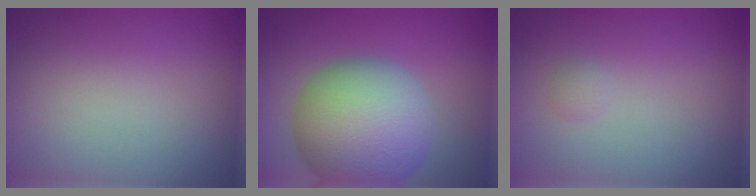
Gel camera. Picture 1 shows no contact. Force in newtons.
{"total": 12.6, "press": 12.6, "slide": 0.5}
{"total": 0.7, "press": 0.7, "slide": 0.0}